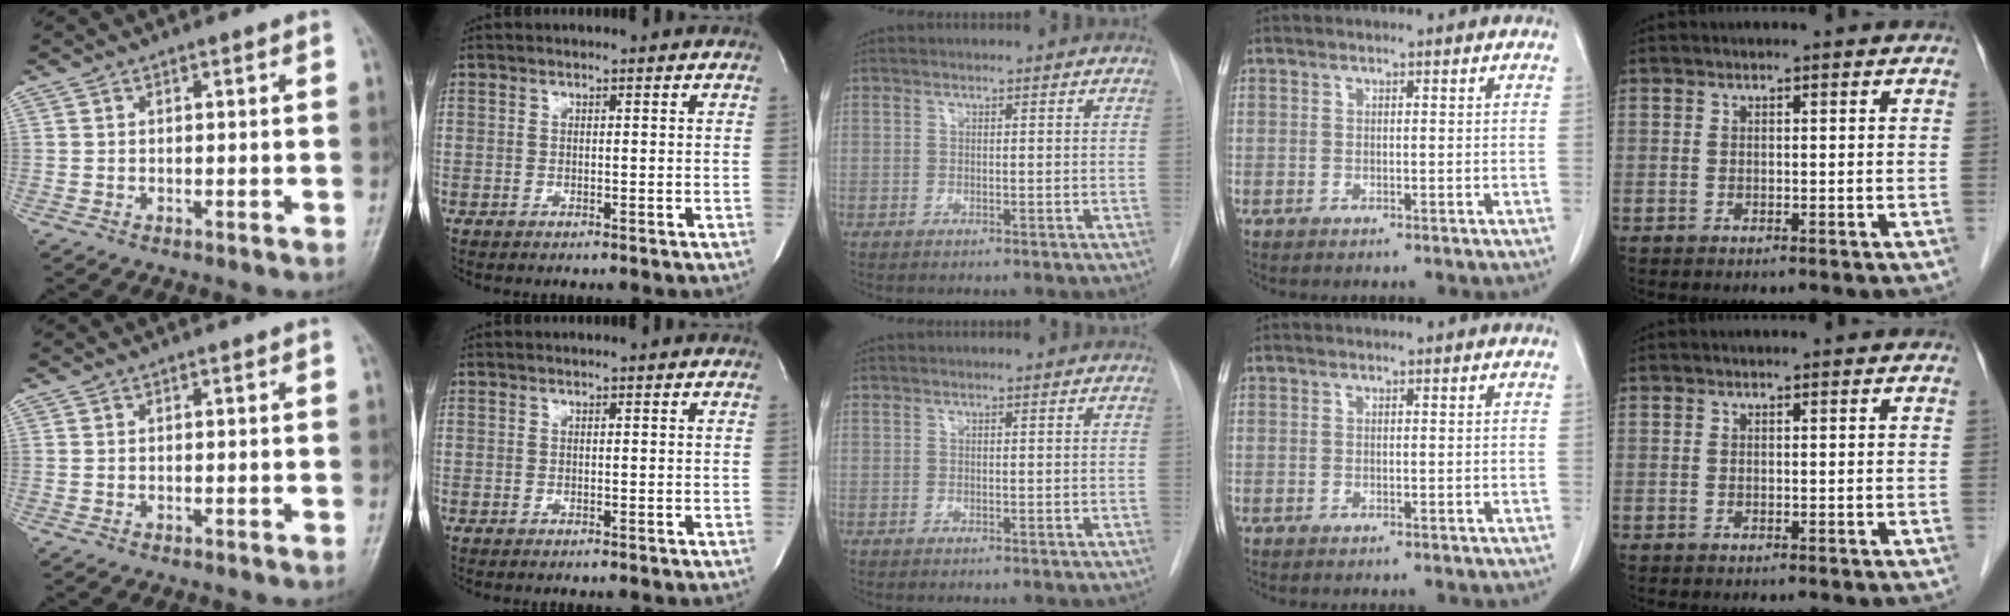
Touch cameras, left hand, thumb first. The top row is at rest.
{}